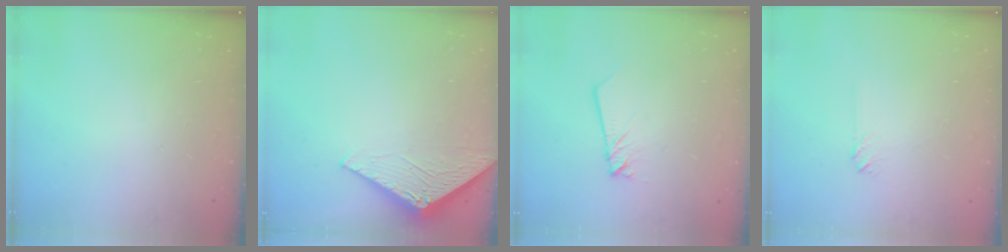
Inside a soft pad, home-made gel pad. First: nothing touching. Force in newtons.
{"total": 3.1, "press": 3.1, "slide": 0.2}
{"total": 1.9, "press": 1.9, "slide": 0.2}
{"total": 2.0, "press": 2.0, "slide": 0.3}